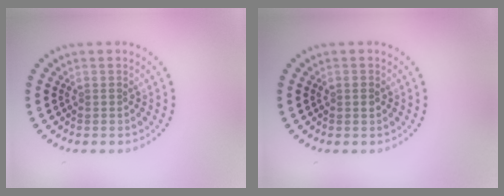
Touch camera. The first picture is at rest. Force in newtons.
{"total": 1.0, "press": 1.0, "slide": 0.1}